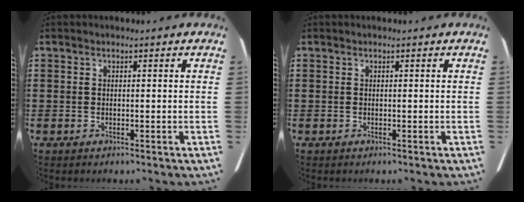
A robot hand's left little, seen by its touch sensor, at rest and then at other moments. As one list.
[{"total": 0.0}]